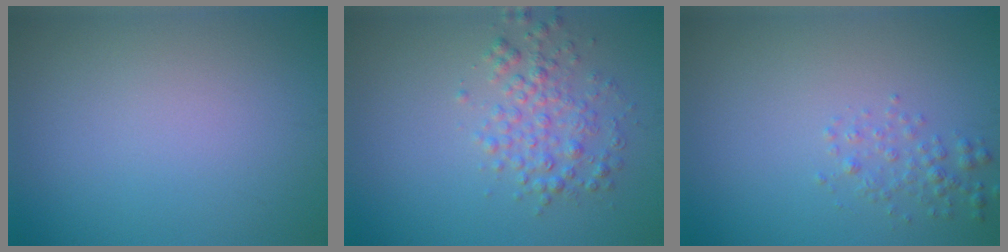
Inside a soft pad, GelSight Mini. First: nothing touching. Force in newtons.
{"total": 3.0, "press": 3.0, "slide": 0.0}
{"total": 1.5, "press": 1.5, "slide": 0.0}